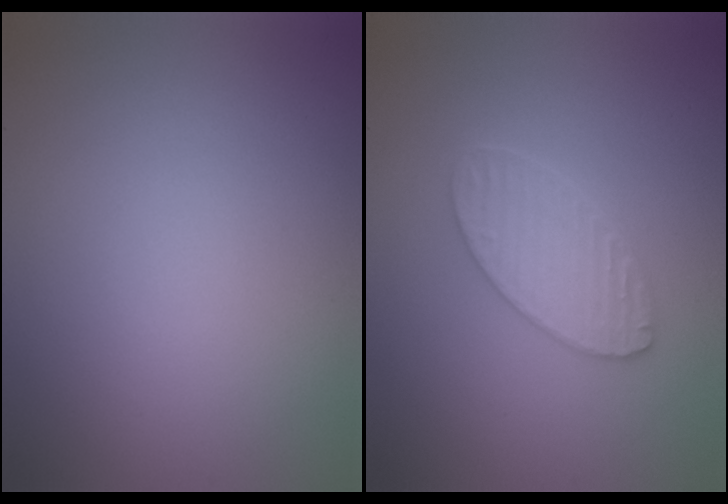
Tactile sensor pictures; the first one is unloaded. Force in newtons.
{"total": 3.2, "press": 3.2, "slide": 0.3}